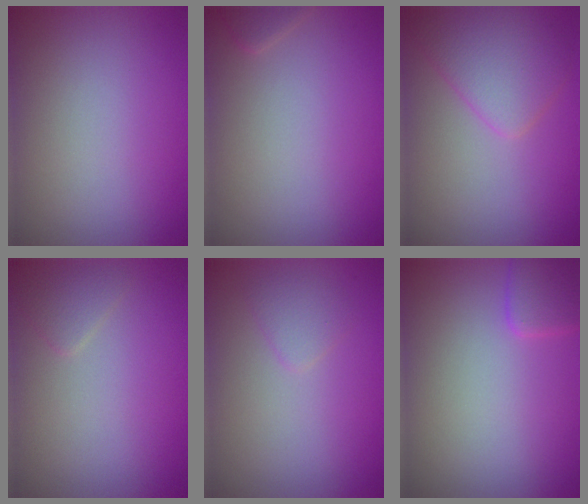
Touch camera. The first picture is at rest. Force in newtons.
{"total": 0.8, "press": 0.8, "slide": 0.0}
{"total": 3.9, "press": 3.9, "slide": 0.1}
{"total": 1.2, "press": 1.2, "slide": 0.1}
{"total": 1.2, "press": 1.2, "slide": 0.1}
{"total": 2.1, "press": 2.1, "slide": 0.1}